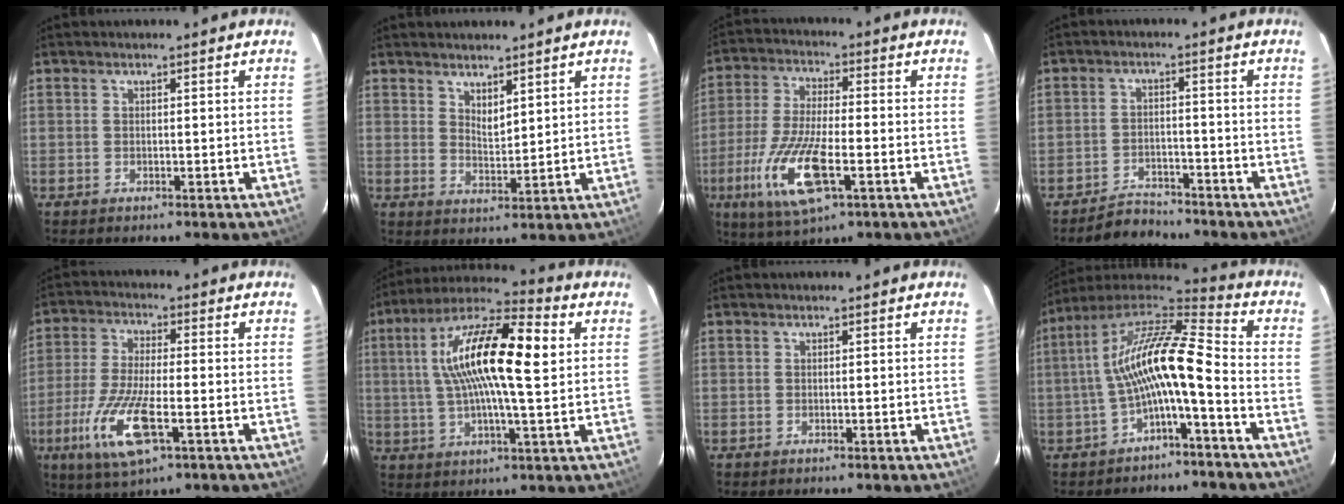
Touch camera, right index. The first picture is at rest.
{"total": 3.7, "force": [3.0, 1.2, 1.8], "torque": [-0.027, -0.003, 0.053]}
{"total": 14.3, "force": [-5.2, 4.4, 12.6], "torque": [-0.268, -0.020, -0.098]}
{"total": 5.2, "force": [-4.8, 2.0, 0.2], "torque": [-0.023, 0.012, -0.077]}
{"total": 12.7, "force": [-4.9, 3.6, 11.2], "torque": [-0.241, -0.020, -0.093]}
{"total": 18.5, "force": [4.0, 4.3, 17.5], "torque": [-0.319, 0.027, 0.054]}
{"total": 0.0}
{"total": 14.4, "force": [-3.1, 2.8, 13.8], "torque": [-0.265, 0.016, -0.063]}